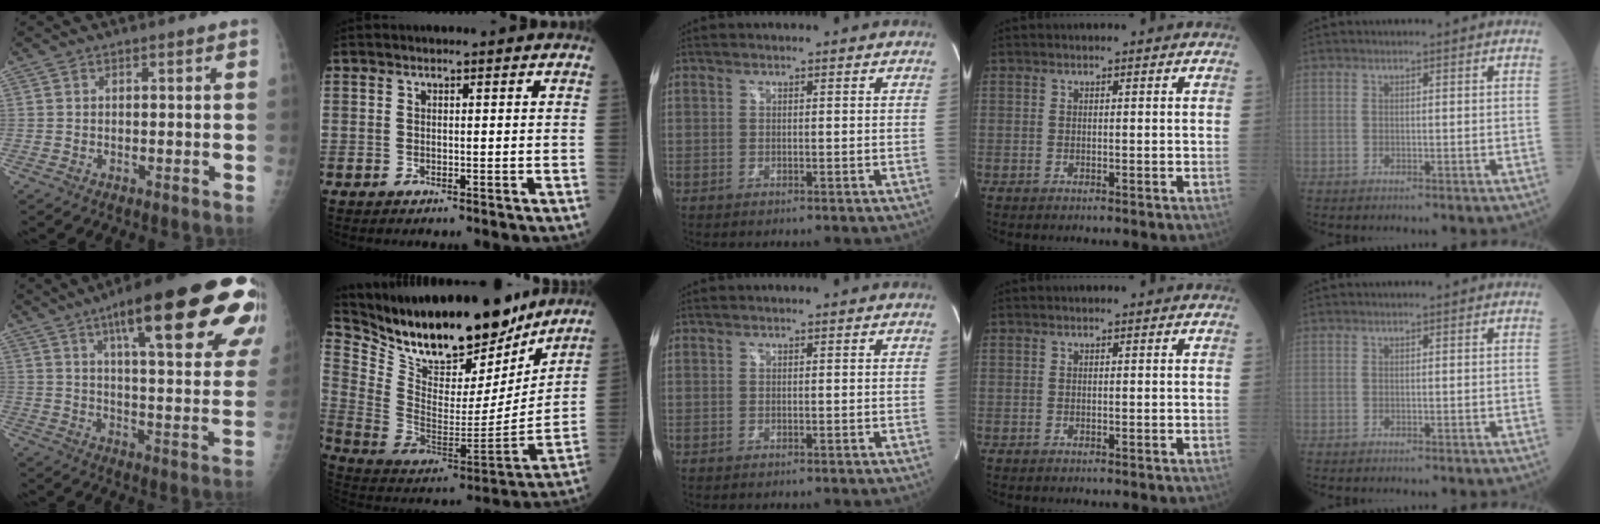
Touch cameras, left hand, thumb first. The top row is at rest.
{"thumb": {"total": 28.4, "force": [15.0, 6.6, 23.2], "torque": [-0.274, -0.028, 0.211]}, "index": {"total": 25.3, "force": [21.7, 6.4, 11.4], "torque": [-0.213, -0.020, 0.351]}}